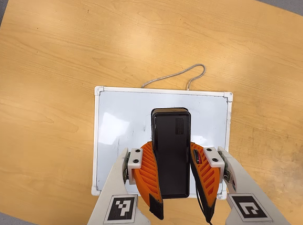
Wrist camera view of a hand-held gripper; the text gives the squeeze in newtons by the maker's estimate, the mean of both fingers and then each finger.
{"total": 8.8, "left": 7.8, "right": 9.8}